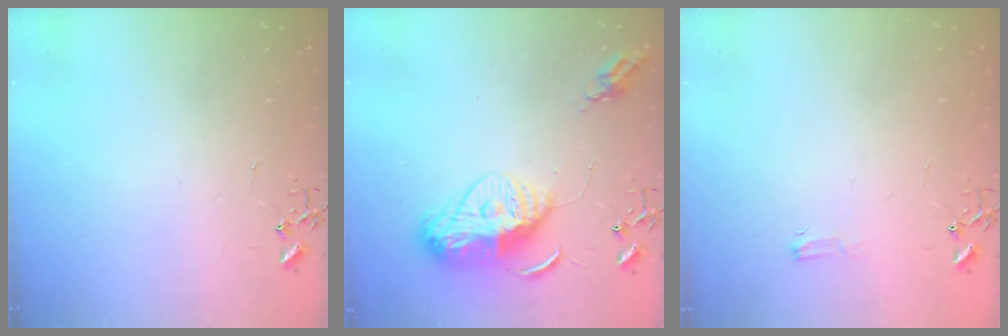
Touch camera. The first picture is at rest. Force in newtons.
{"total": 14.4, "press": 14.3, "slide": 1.2}
{"total": 4.1, "press": 4.1, "slide": 0.6}